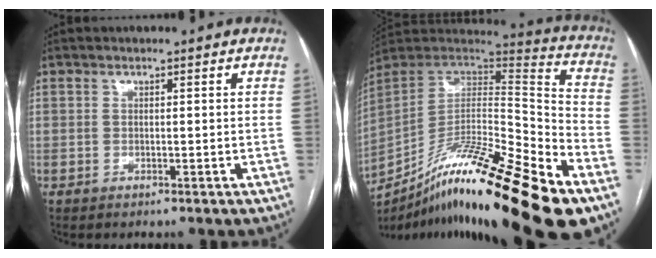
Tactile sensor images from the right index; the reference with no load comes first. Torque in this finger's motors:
{"motor_torque": [0.57, -1.57, -0.44, -0.21]}